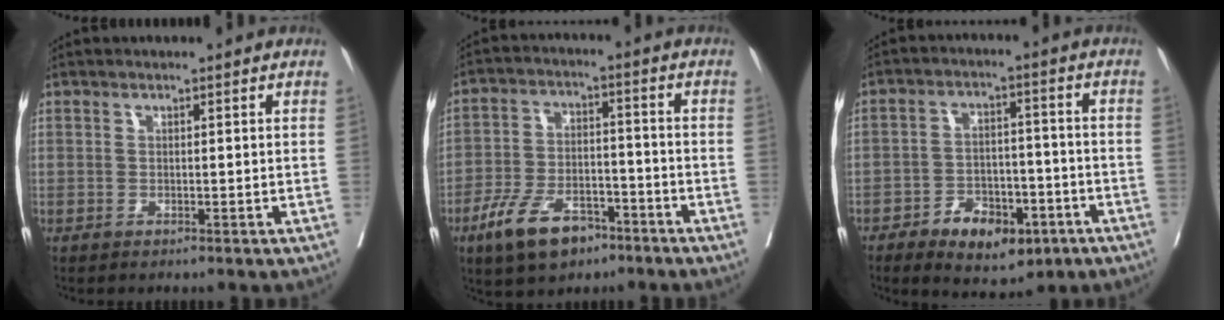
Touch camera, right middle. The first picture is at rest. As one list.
[{"total": 9.9, "force": [-6.2, 4.7, 6.2], "torque": [-0.127, 0.001, -0.108]}, {"total": 10.0, "force": [-5.4, 5.2, 6.5], "torque": [-0.101, 0.008, -0.077]}]